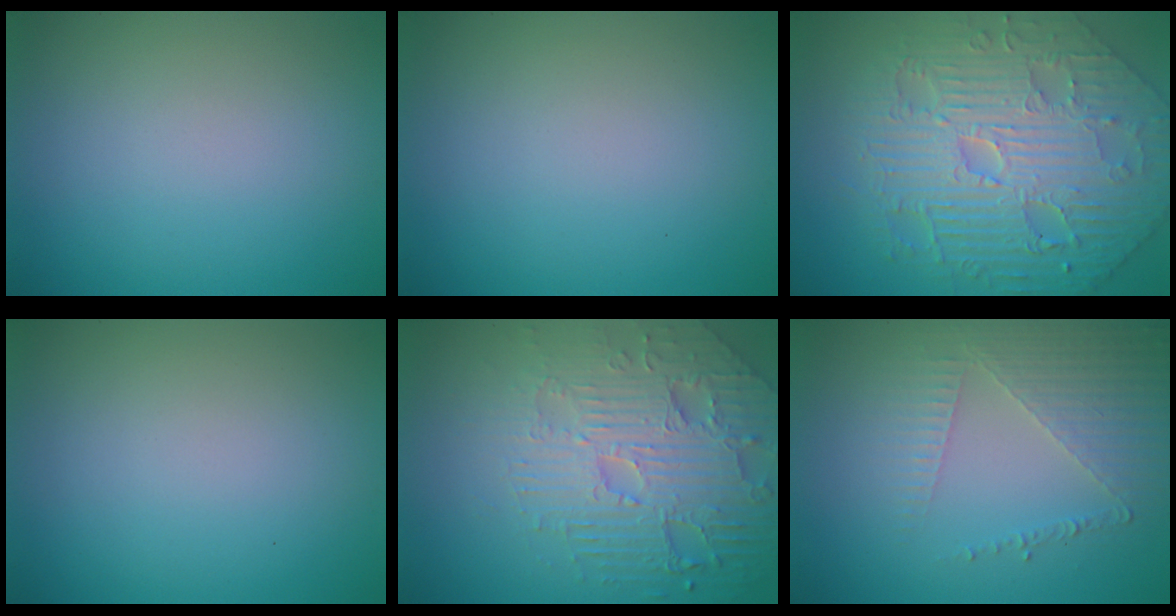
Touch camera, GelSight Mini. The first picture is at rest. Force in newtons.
{"total": 0.0}
{"total": 8.9, "press": 6.8, "slide": 5.7}
{"total": 0.0}
{"total": 7.4, "press": 5.5, "slide": 5.0}
{"total": 4.4, "press": 2.9, "slide": 3.3}